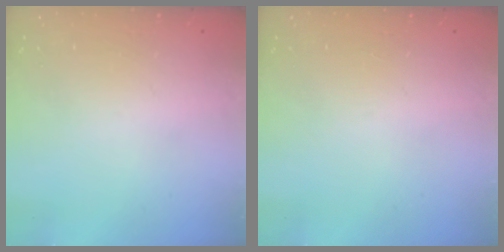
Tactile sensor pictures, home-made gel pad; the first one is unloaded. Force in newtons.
{"total": 0.0}